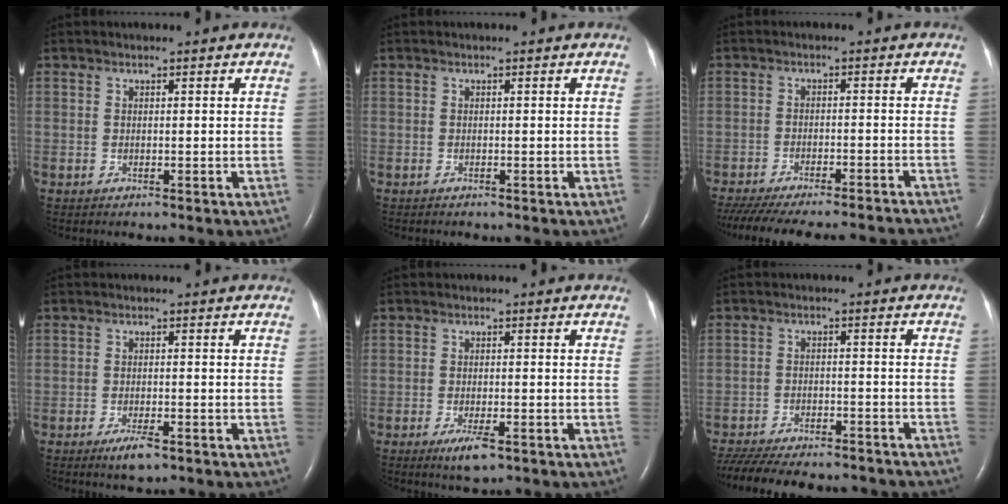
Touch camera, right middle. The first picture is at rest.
{"total": 0.0}
{"total": 22.6, "force": [-20.5, 3.2, 9.1], "torque": [-0.177, -0.033, -0.270]}
{"total": 3.1, "force": [-2.0, 0.7, 2.3], "torque": [-0.047, -0.003, -0.033]}
{"total": 3.7, "force": [-2.1, 0.9, 2.9], "torque": [-0.057, -0.005, -0.033]}
{"total": 20.8, "force": [-18.2, 4.8, 8.7], "torque": [-0.201, -0.028, -0.249]}